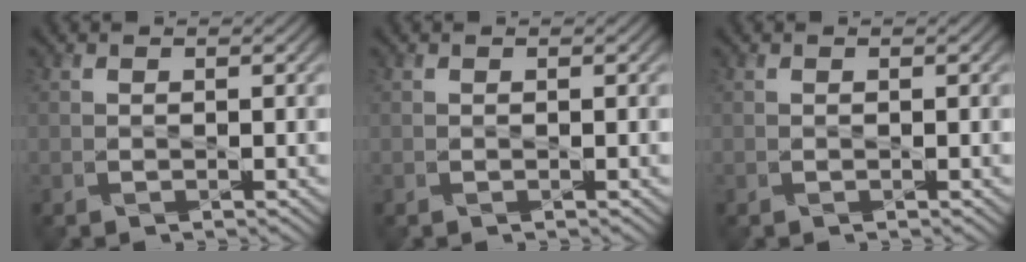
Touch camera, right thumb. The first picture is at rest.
{"total": 0.0}
{"total": 0.0}